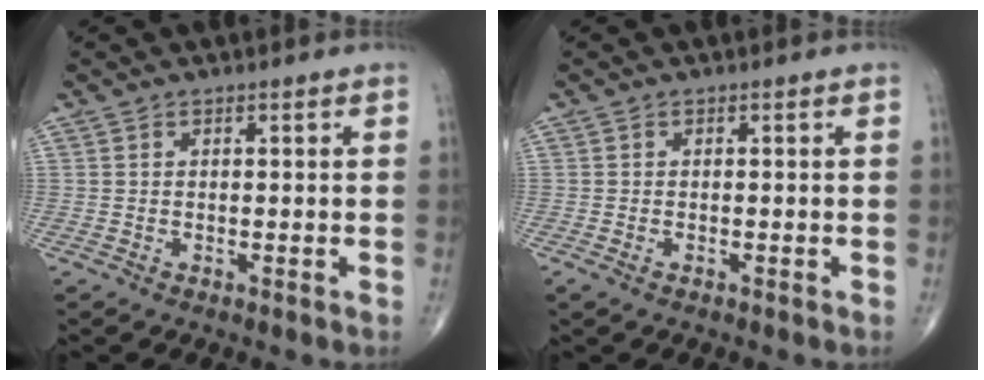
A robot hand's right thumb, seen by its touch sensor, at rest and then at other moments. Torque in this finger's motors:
{"motor_torque": [1.13, 0.98, -0.11, -0.18, -0.03]}